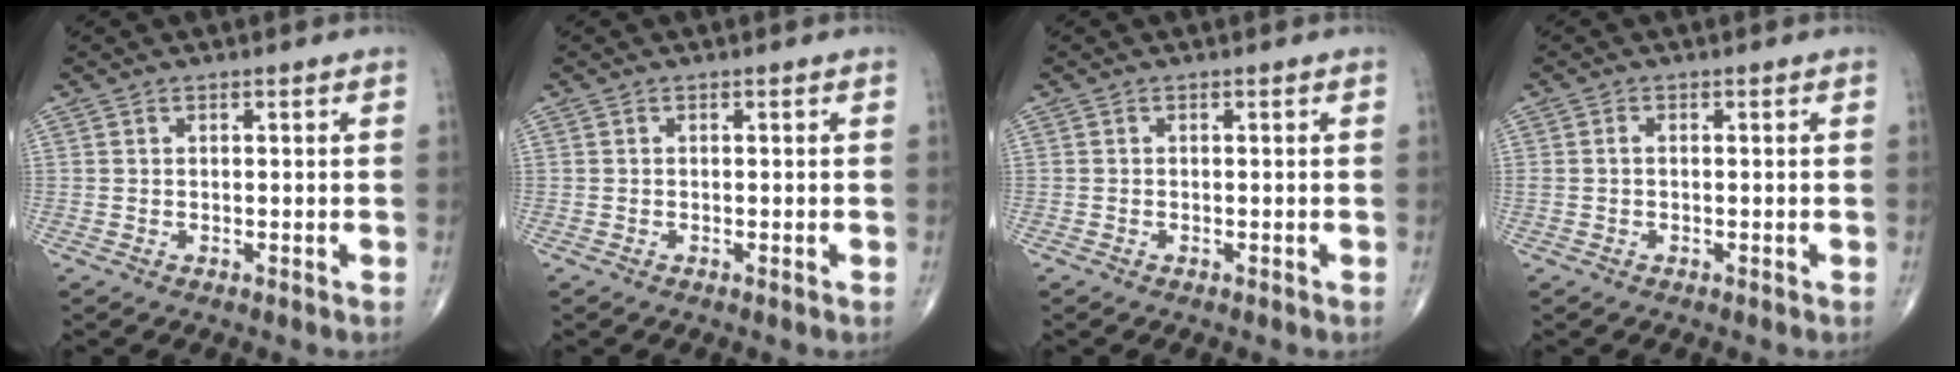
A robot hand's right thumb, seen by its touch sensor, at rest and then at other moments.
{"total": 0.0}
{"total": 0.0}
{"total": 1.1, "force": [0.0, 0.7, 0.9], "torque": [-0.022, 0.002, -0.001]}